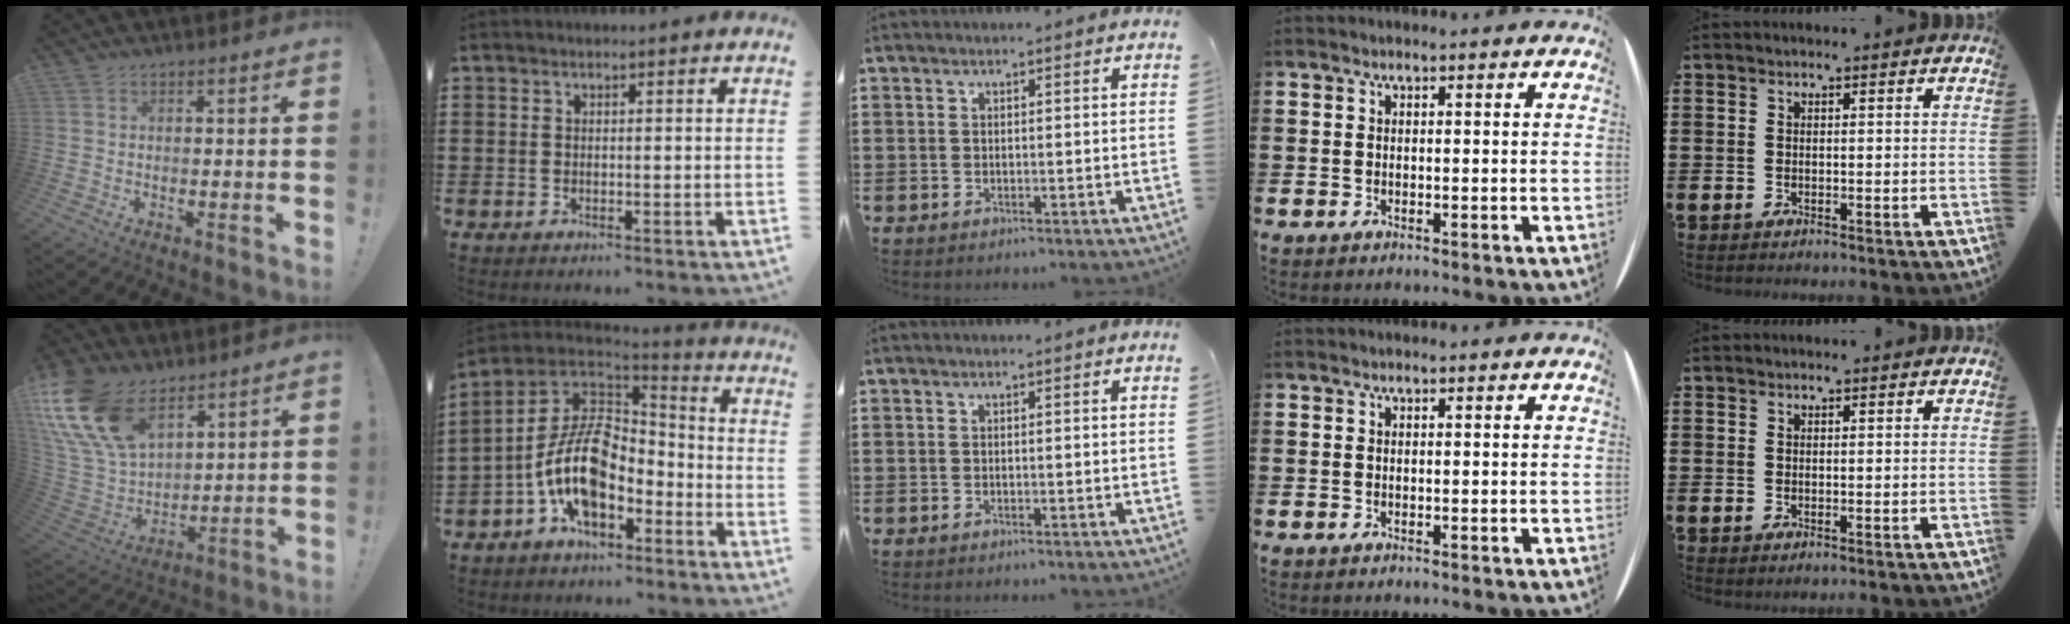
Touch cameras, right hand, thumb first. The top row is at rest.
{"thumb": {"total": 20.2, "force": [11.9, 11.4, 11.8], "torque": [-0.257, -0.067, 0.224]}, "index": {"total": 13.4, "force": [-3.8, 7.1, 10.8], "torque": [-0.248, -0.001, -0.081]}}